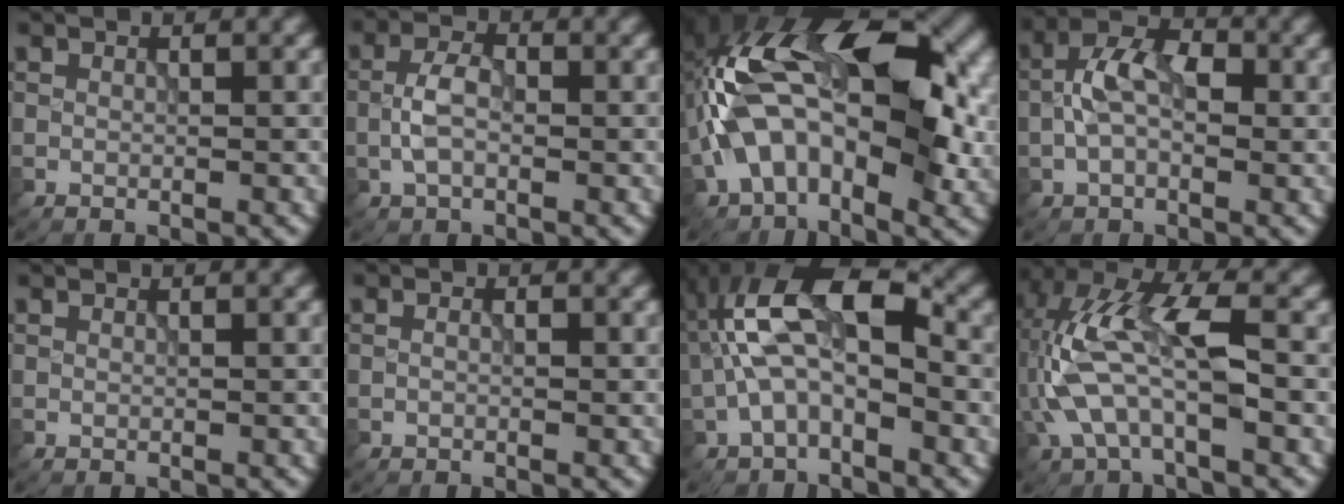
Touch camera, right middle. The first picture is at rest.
{"total": 3.1, "force": [-0.7, 1.6, 2.5], "torque": [-0.051, 0.008, -0.020]}
{"total": 14.9, "force": [0.2, 7.8, 12.7], "torque": [-0.224, 0.016, -0.013]}
{"total": 5.3, "force": [-0.3, 3.1, 4.4], "torque": [-0.080, 0.013, -0.013]}
{"total": 0.0}
{"total": 1.0, "force": [0.1, 0.6, 0.8], "torque": [-0.003, -0.006, -0.009]}
{"total": 7.3, "force": [-0.6, 3.2, 6.5], "torque": [-0.126, 0.027, -0.017]}
{"total": 9.4, "force": [-0.7, 4.4, 8.3], "torque": [-0.186, 0.022, -0.015]}